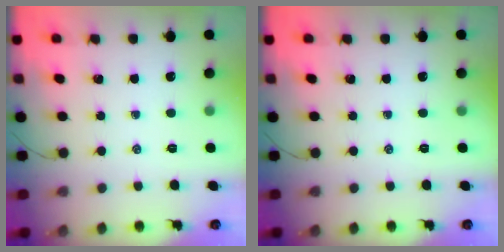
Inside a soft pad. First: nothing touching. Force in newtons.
{"total": 0.0}